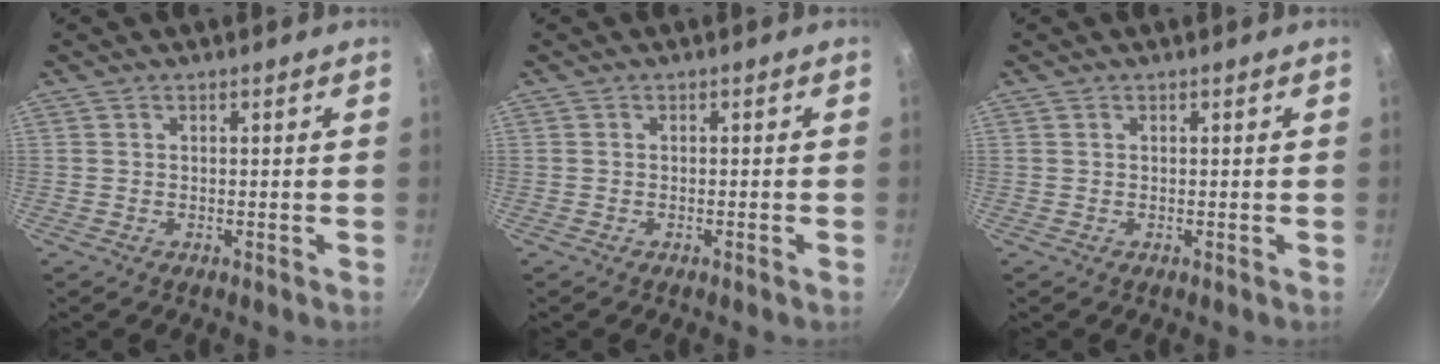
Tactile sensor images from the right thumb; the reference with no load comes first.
{"total": 0.6, "force": [-0.4, 0.0, 0.4], "torque": [-0.016, 0.005, -0.007]}
{"total": 0.0}